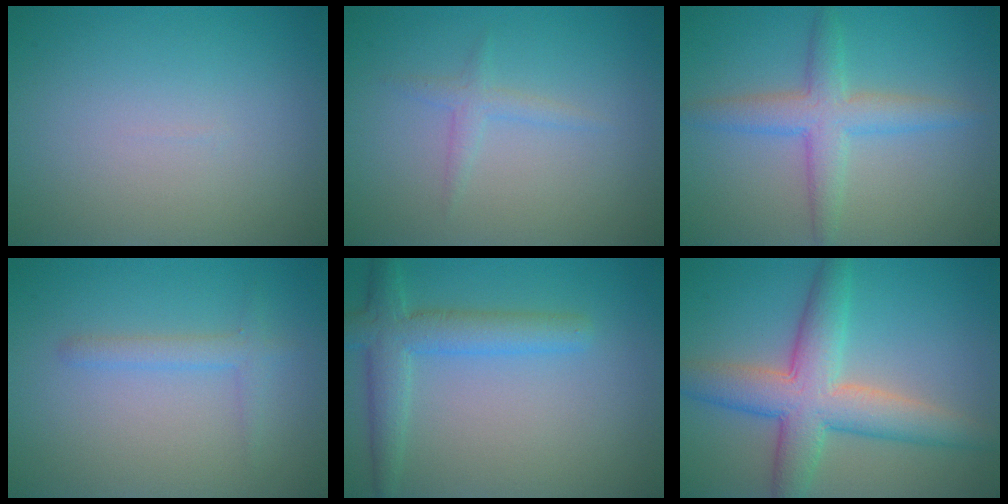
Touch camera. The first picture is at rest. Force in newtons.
{"total": 0.7, "press": 0.6, "slide": 0.1}
{"total": 4.9, "press": 4.9, "slide": 0.0}
{"total": 1.7, "press": 1.7, "slide": 0.1}
{"total": 4.1, "press": 4.1, "slide": 0.3}
{"total": 7.2, "press": 7.2, "slide": 0.4}